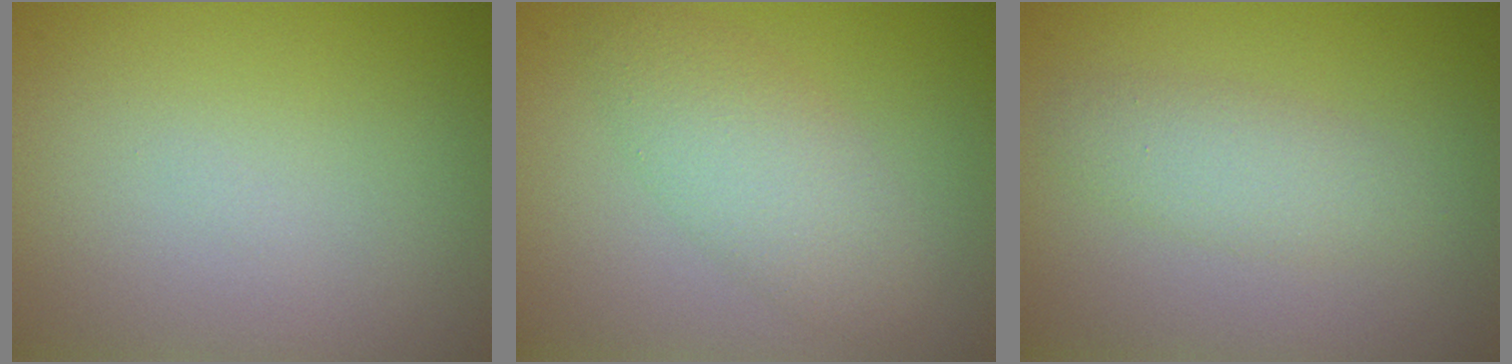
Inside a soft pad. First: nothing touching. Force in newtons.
{"total": 3.8, "press": 3.8, "slide": 0.1}
{"total": 2.3, "press": 2.3, "slide": 0.1}